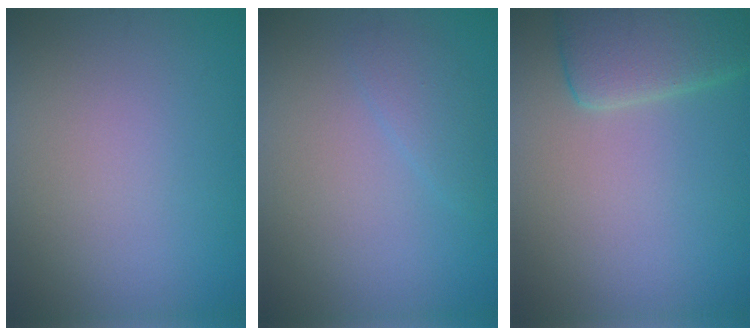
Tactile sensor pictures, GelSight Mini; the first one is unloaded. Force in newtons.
{"total": 1.5, "press": 1.5, "slide": 0.1}
{"total": 5.0, "press": 4.9, "slide": 0.4}